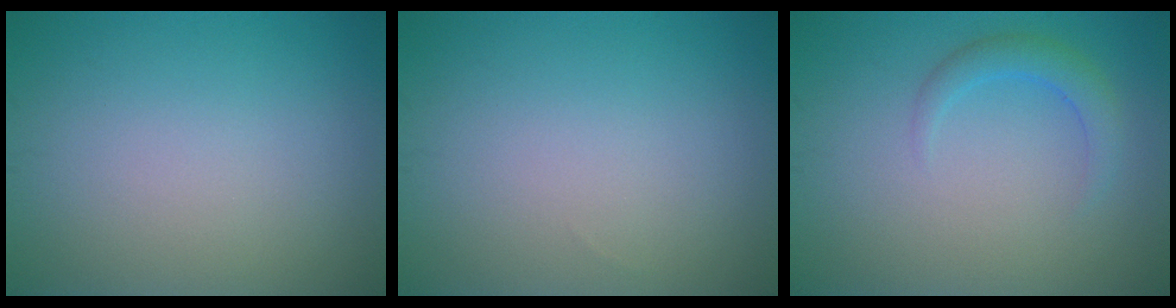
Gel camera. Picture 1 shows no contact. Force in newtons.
{"total": 0.0}
{"total": 2.1, "press": 2.1, "slide": 0.3}